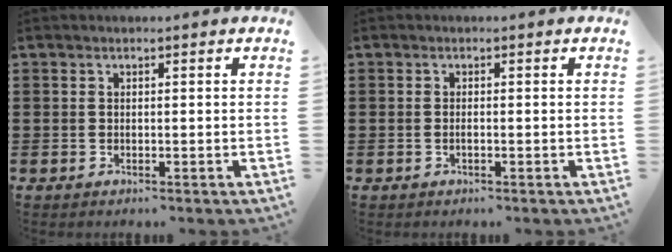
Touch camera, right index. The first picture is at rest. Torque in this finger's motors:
{"motor_torque": [0.98, 1.16, -0.02, -0.01]}